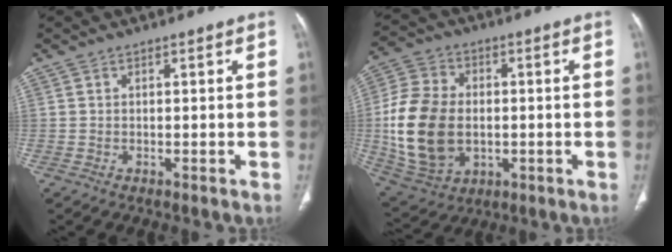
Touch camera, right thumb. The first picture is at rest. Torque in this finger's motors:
{"motor_torque": [-0.16, 1.10, 0.88, 0.28, 0.46]}